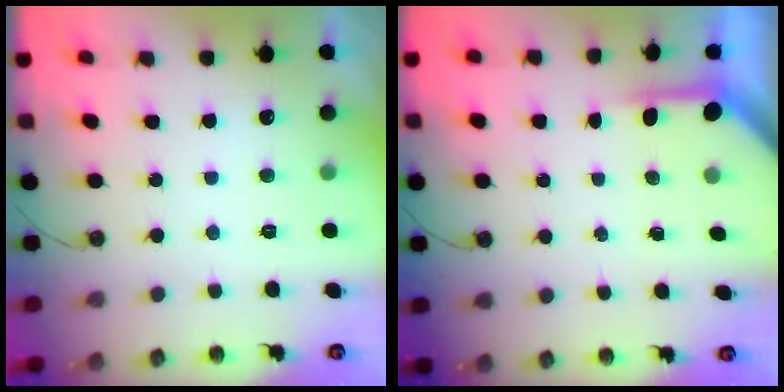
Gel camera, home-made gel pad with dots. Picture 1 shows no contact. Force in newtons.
{"total": 3.9, "press": 3.9, "slide": 0.3}